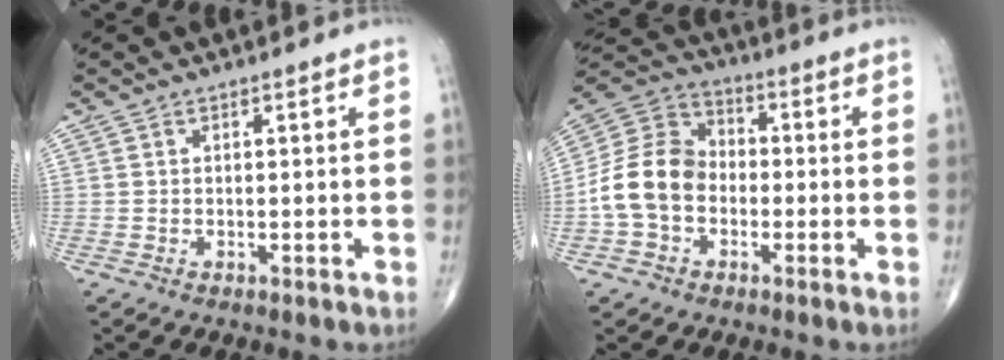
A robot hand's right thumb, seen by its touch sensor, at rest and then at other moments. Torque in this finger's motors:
{"motor_torque": [1.39, 2.15, 1.01, -0.88, 0.12]}